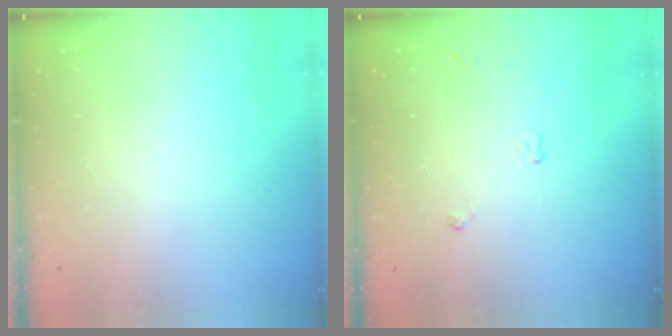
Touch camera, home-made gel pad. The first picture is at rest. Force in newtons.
{"total": 3.9, "press": 3.9, "slide": 0.6}